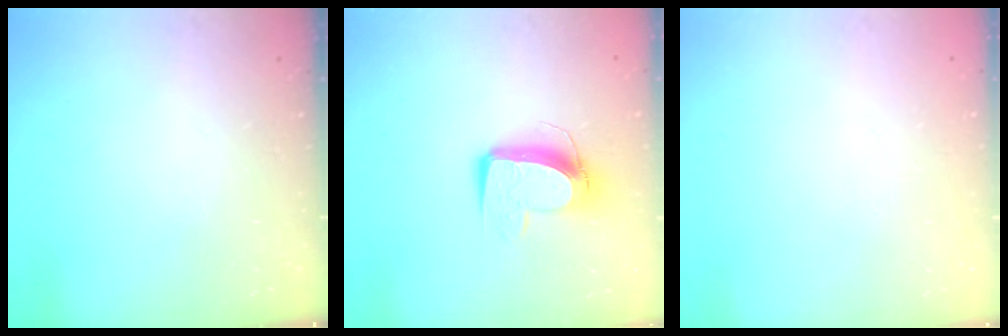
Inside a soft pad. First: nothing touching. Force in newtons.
{"total": 10.6, "press": 10.6, "slide": 0.6}
{"total": 0.0}